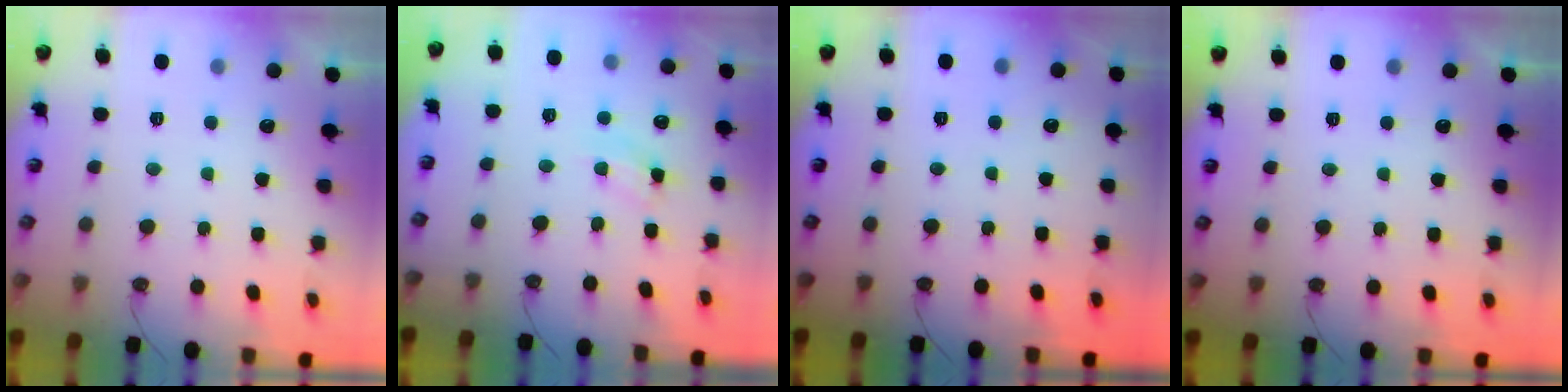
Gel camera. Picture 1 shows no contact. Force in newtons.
{"total": 4.3, "press": 4.3, "slide": 0.6}
{"total": 0.0}
{"total": 0.0}